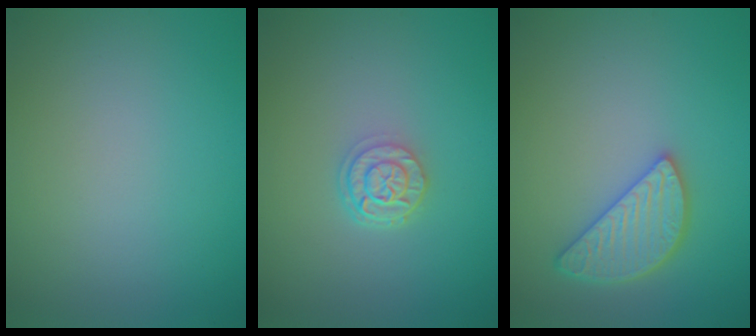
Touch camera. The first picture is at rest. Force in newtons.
{"total": 2.6, "press": 2.1, "slide": 1.5}
{"total": 3.9, "press": 3.7, "slide": 1.4}